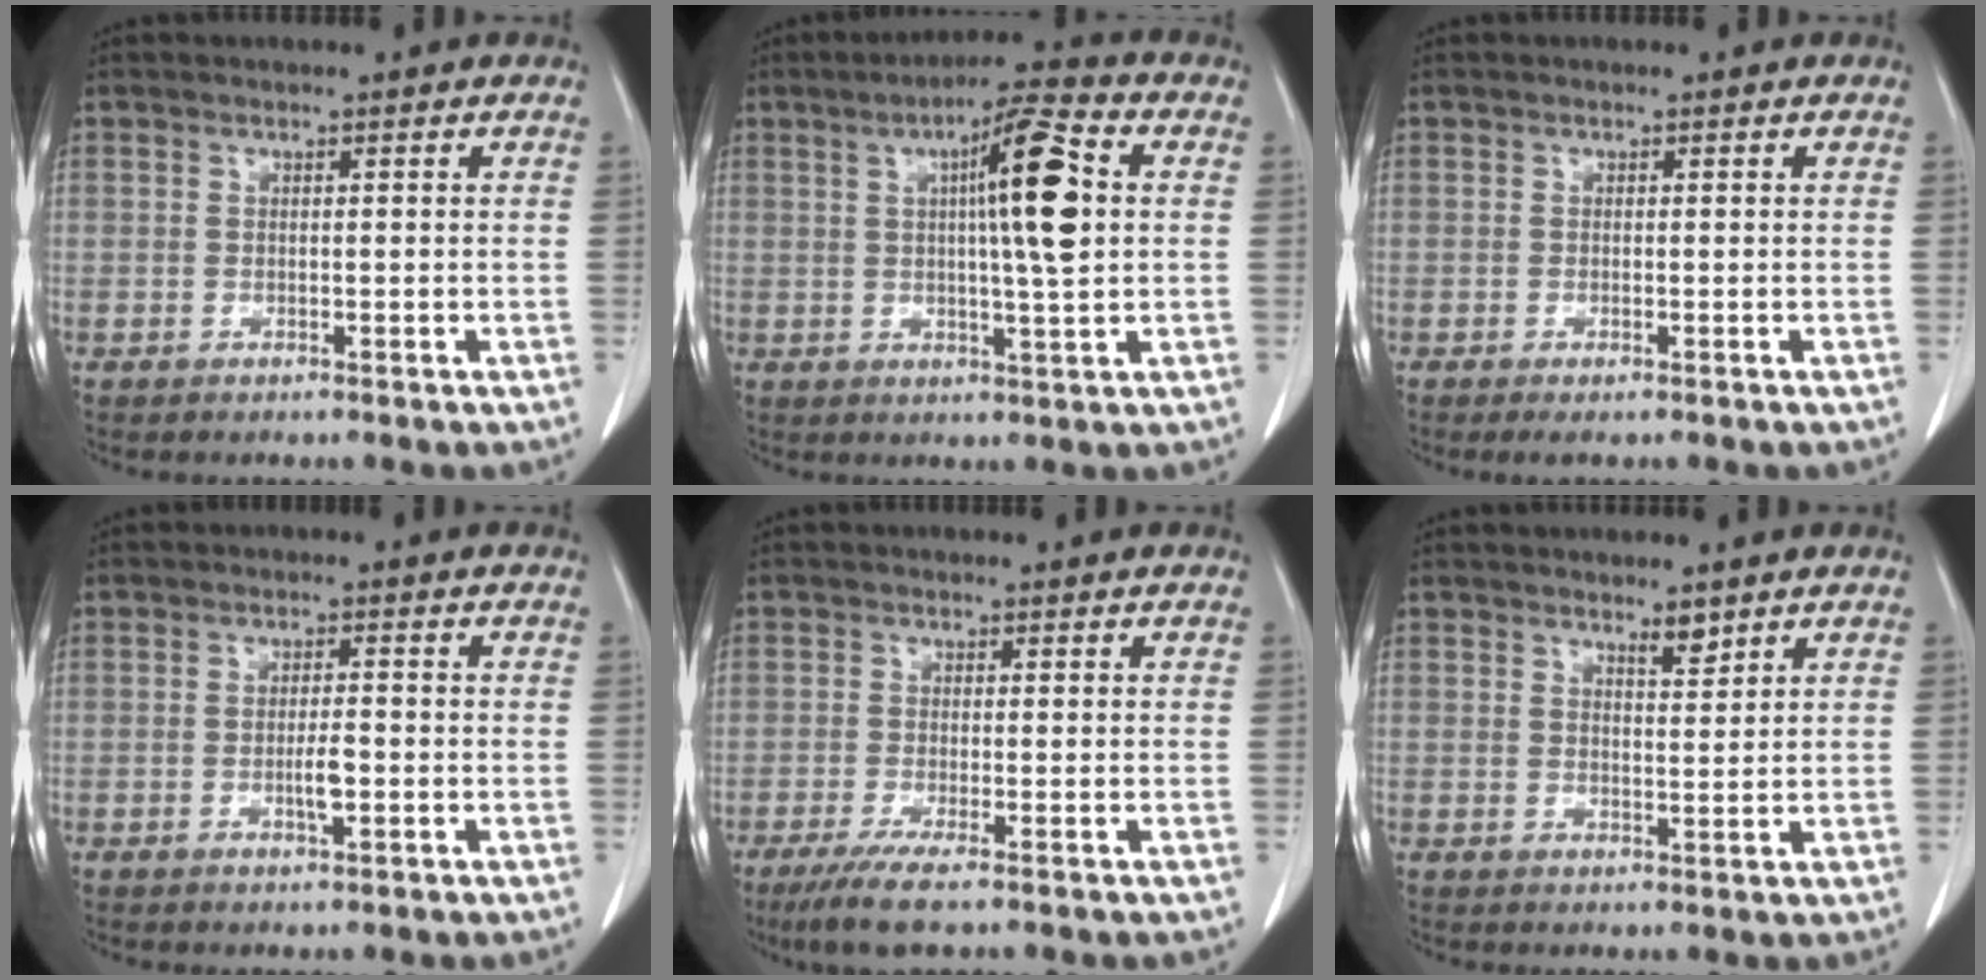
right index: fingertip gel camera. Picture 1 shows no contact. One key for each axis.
{"total": 11.1, "fx": 2.0, "fy": 0.5, "fz": 10.9, "tx": -0.170, "ty": 0.010, "tz": 0.028}
{"total": 1.1, "fx": -0.6, "fy": 0.1, "fz": 0.9, "tx": -0.015, "ty": -0.003, "tz": -0.010}
{"total": 2.8, "fx": -0.7, "fy": 0.5, "fz": 2.7, "tx": -0.046, "ty": 0.001, "tz": -0.009}
{"total": 4.9, "fx": -3.2, "fy": 0.1, "fz": 3.7, "tx": -0.068, "ty": -0.016, "tz": -0.059}
{"total": 2.3, "fx": 1.9, "fy": 0.5, "fz": 1.2, "tx": -0.023, "ty": -0.005, "tz": 0.033}